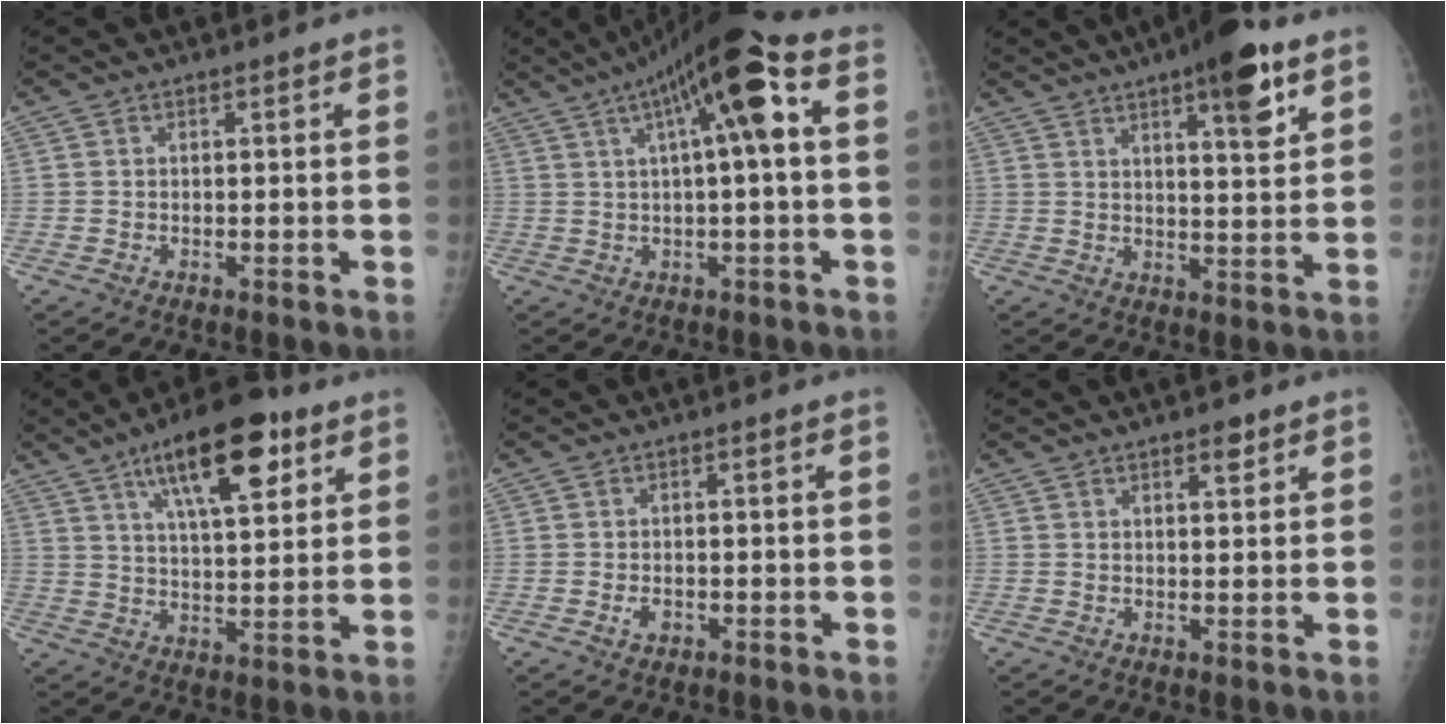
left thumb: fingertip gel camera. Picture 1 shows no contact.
{"total": 13.2, "force": [3.4, 2.3, 12.5], "torque": [-0.212, 0.041, 0.048]}
{"total": 11.2, "force": [6.2, 2.7, 8.9], "torque": [-0.112, -0.028, 0.085]}
{"total": 15.9, "force": [8.2, 5.7, 12.4], "torque": [-0.169, -0.026, 0.131]}
{"total": 1.7, "force": [-0.7, 1.2, 1.1], "torque": [-0.015, 0.004, -0.009]}
{"total": 2.4, "force": [1.6, 0.9, 1.5], "torque": [-0.014, -0.009, 0.024]}